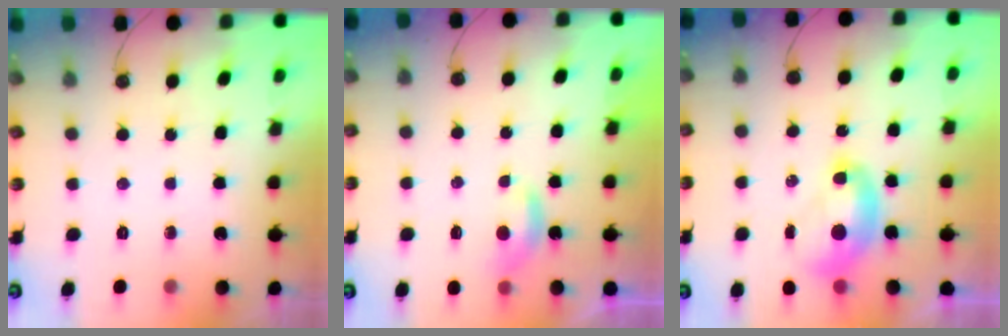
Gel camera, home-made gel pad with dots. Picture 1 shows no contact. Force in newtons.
{"total": 1.7, "press": 1.6, "slide": 0.5}
{"total": 2.0, "press": 2.0, "slide": 0.0}